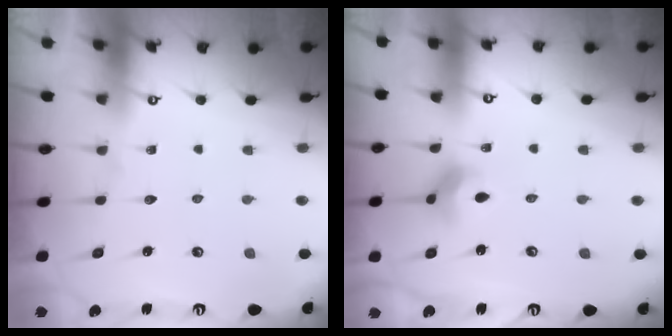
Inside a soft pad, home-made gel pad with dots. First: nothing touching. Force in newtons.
{"total": 3.9, "press": 3.9, "slide": 0.7}